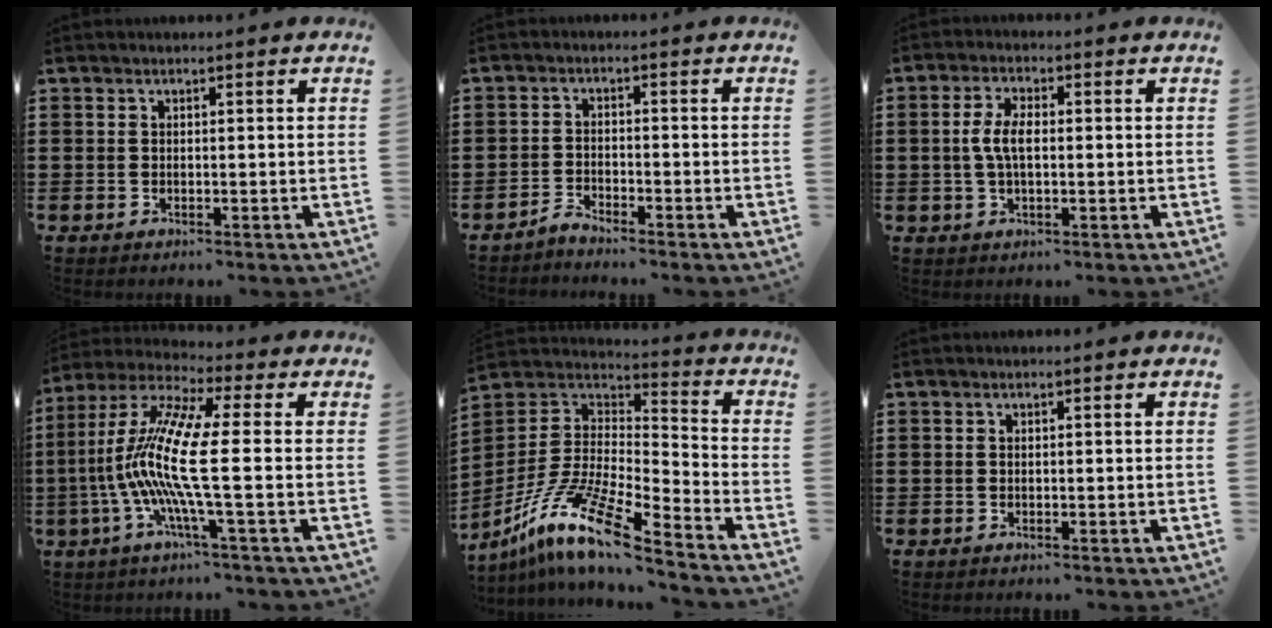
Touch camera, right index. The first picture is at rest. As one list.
[{"total": 2.1, "force": [-2.1, -0.1, 0.0], "torque": [-0.008, 0.004, -0.042]}, {"total": 4.9, "force": [0.0, 2.1, 4.4], "torque": [-0.100, 0.001, -0.007]}, {"total": 13.6, "force": [-1.7, 1.8, 13.3], "torque": [-0.305, -0.020, -0.050]}, {"total": 13.6, "force": [-10.0, 1.9, 9.0], "torque": [-0.196, 0.003, -0.198]}, {"total": 0.0}]